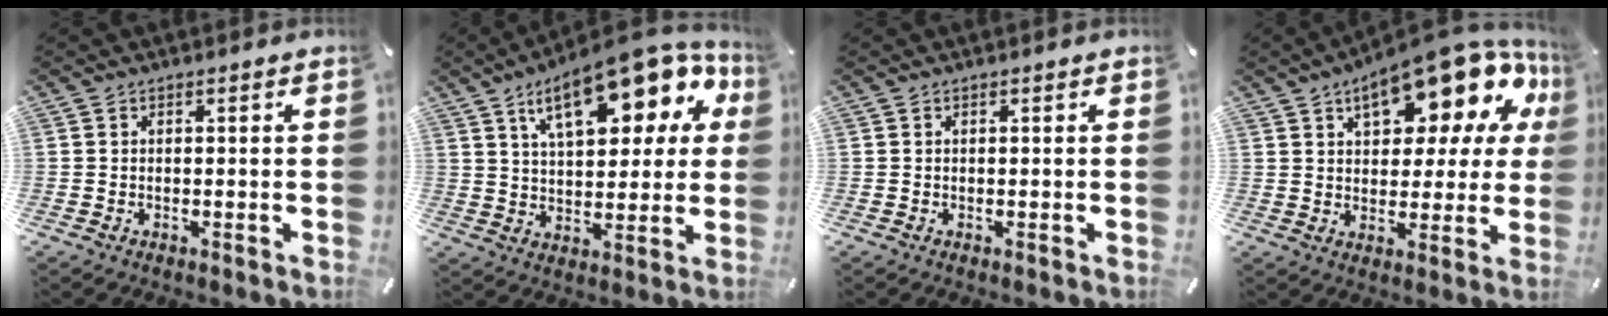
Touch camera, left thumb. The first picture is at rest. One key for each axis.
{"total": 19.7, "fx": 10.1, "fy": 9.2, "fz": 14.2, "tx": -0.212, "ty": -0.041, "tz": 0.161}
{"total": 0.0}
{"total": 19.4, "fx": 11.8, "fy": 8.5, "fz": 12.9, "tx": -0.181, "ty": -0.074, "tz": 0.194}